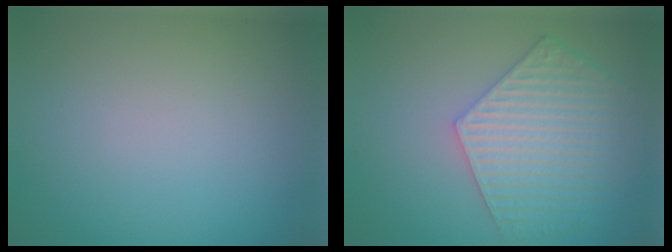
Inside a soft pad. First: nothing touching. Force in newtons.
{"total": 5.9, "press": 4.6, "slide": 3.7}